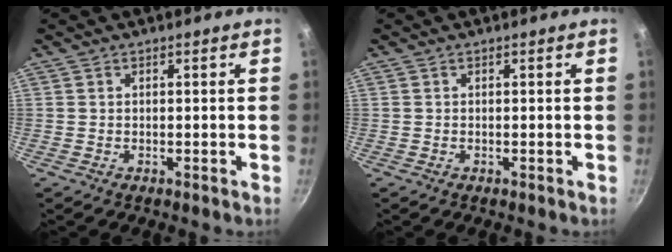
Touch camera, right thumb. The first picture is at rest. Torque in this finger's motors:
{"motor_torque": [0.47, -0.18, 0.24, 0.03, 0.05]}